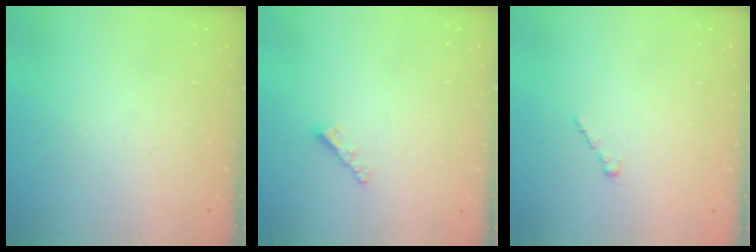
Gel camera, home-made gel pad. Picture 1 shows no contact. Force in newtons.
{"total": 2.9, "press": 2.9, "slide": 0.3}
{"total": 1.7, "press": 1.7, "slide": 0.5}